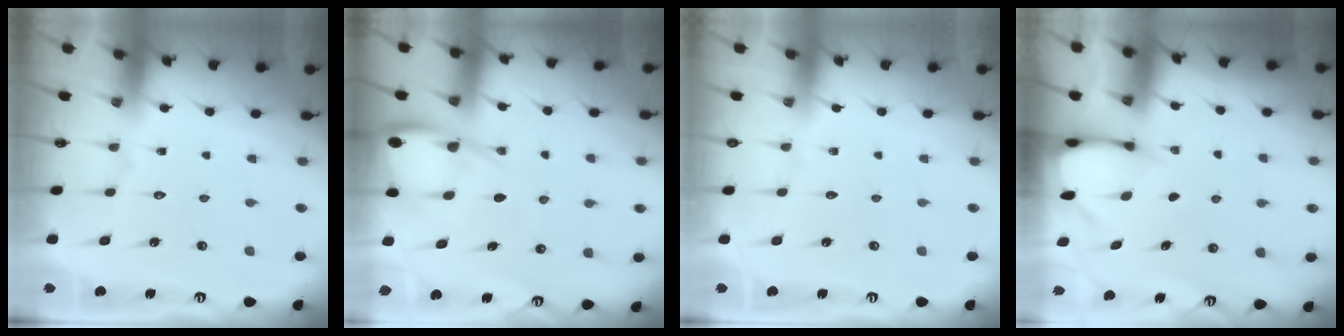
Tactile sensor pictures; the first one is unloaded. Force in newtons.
{"total": 7.7, "press": 7.7, "slide": 0.9}
{"total": 0.0}
{"total": 2.4, "press": 2.4, "slide": 0.3}